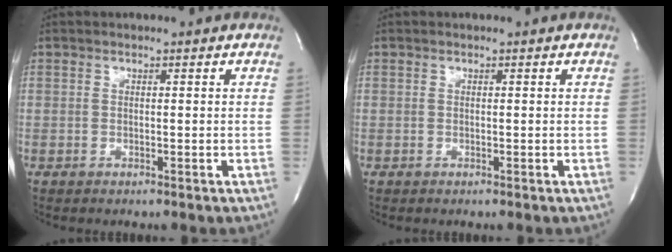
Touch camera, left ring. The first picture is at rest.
{"total": 0.0}